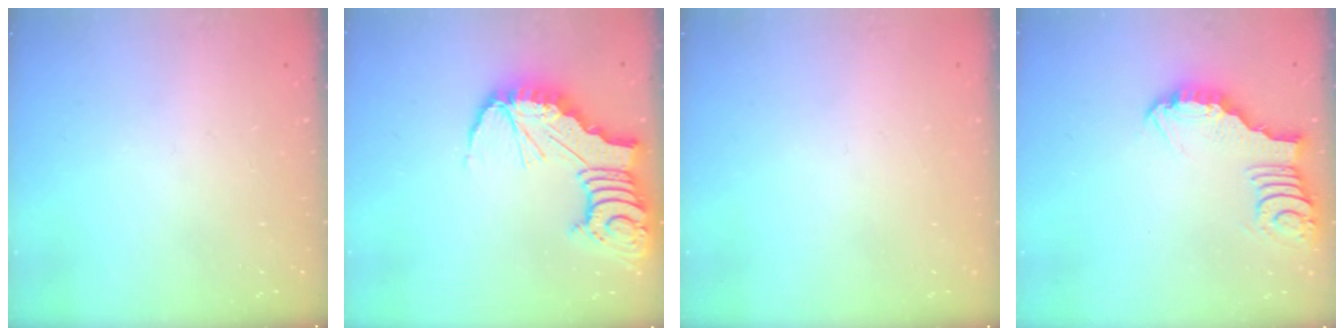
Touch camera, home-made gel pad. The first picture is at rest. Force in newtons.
{"total": 13.6, "press": 13.5, "slide": 1.6}
{"total": 0.0}
{"total": 4.3, "press": 4.3, "slide": 0.5}